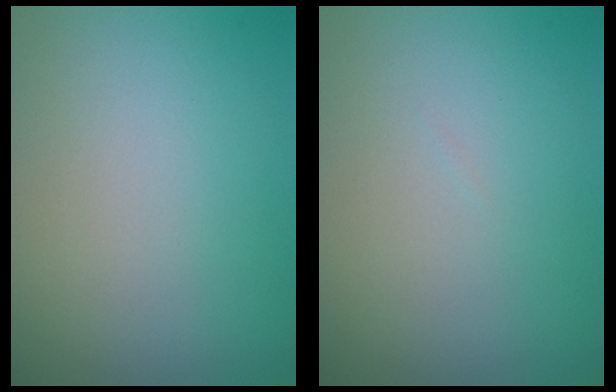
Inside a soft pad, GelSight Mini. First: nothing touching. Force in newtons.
{"total": 0.0}